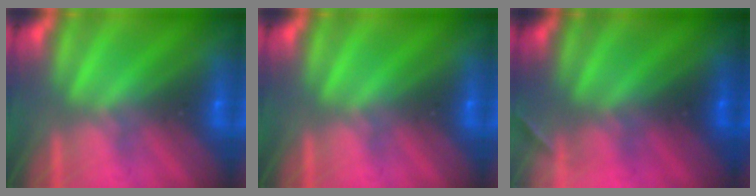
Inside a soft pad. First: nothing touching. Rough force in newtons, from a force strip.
{"total": 0.0}
{"total": 1.7}